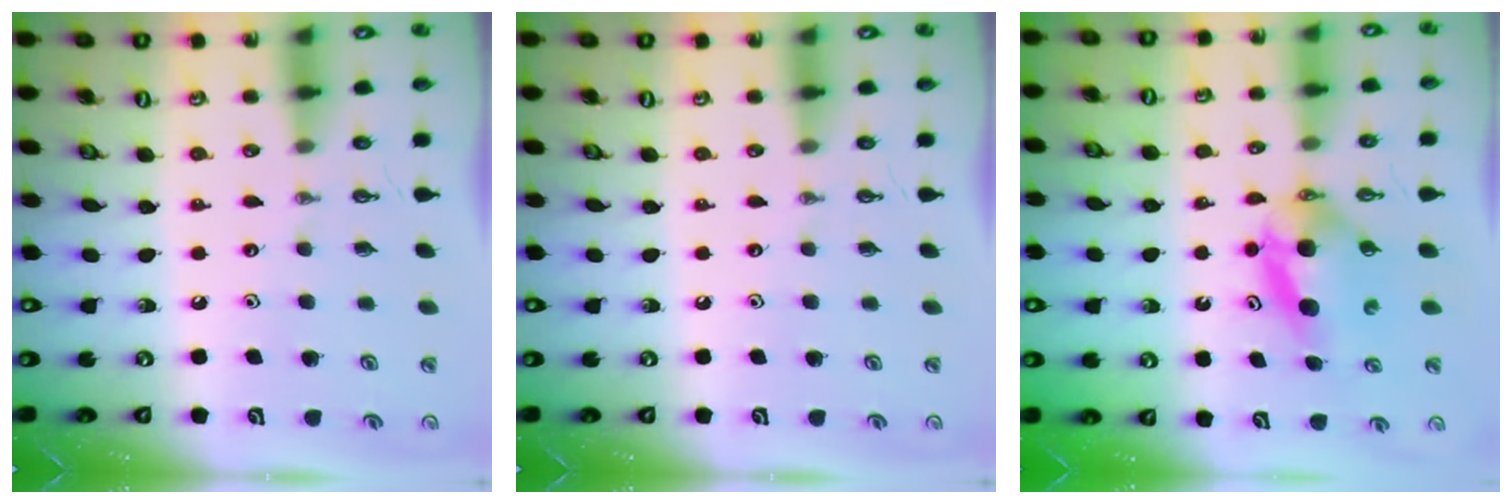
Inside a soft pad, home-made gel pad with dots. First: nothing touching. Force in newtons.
{"total": 0.0}
{"total": 6.9, "press": 6.2, "slide": 3.1}